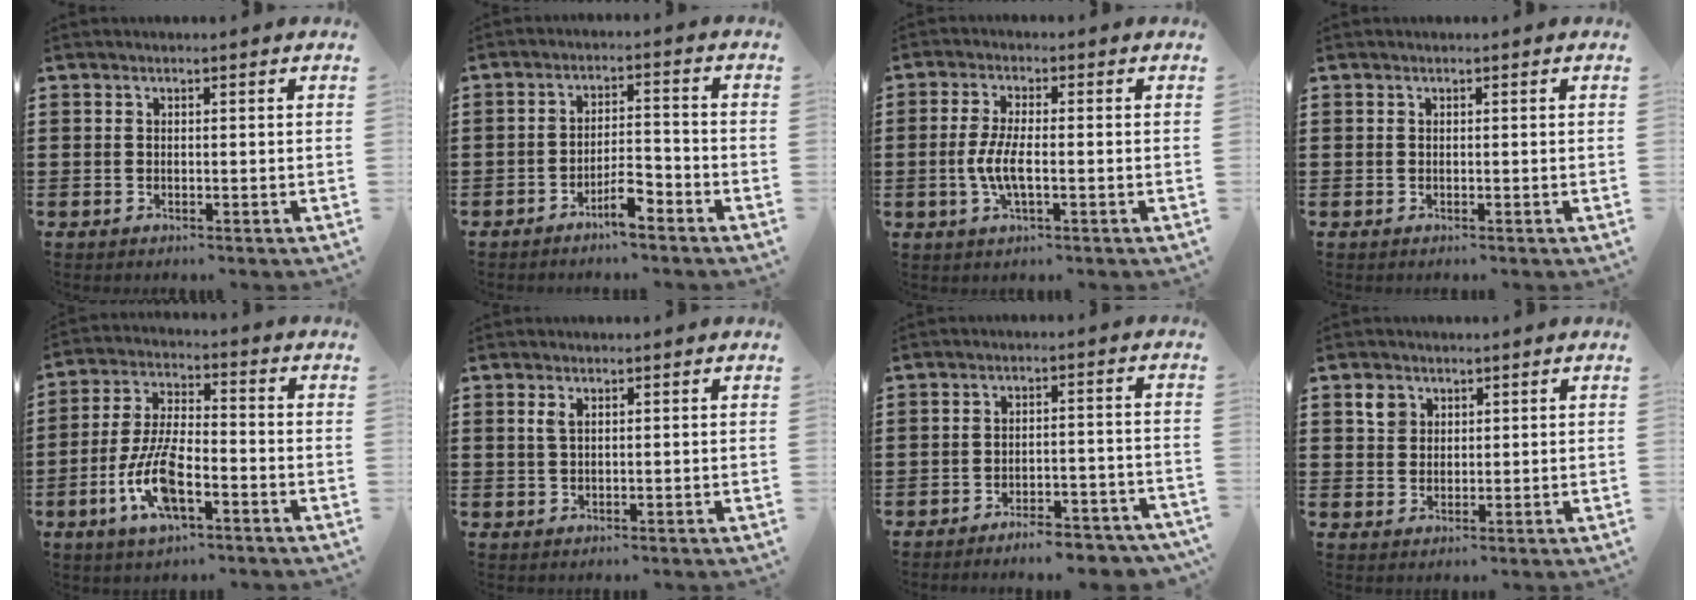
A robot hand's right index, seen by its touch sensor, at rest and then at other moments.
{"total": 4.9, "force": [-3.5, 1.3, 3.2], "torque": [-0.060, 0.009, -0.066]}
{"total": 5.1, "force": [-1.2, 1.5, 4.7], "torque": [-0.110, -0.003, -0.031]}
{"total": 0.0}
{"total": 10.0, "force": [-4.1, 3.8, 8.4], "torque": [-0.186, -0.004, -0.077]}
{"total": 1.5, "force": [0.6, 0.7, 1.2], "torque": [-0.028, 0.003, 0.010]}
{"total": 4.6, "force": [-4.5, 0.3, 1.2], "torque": [-0.021, 0.004, -0.087]}
{"total": 2.8, "force": [1.5, 2.3, 0.7], "torque": [-0.023, 0.011, 0.028]}